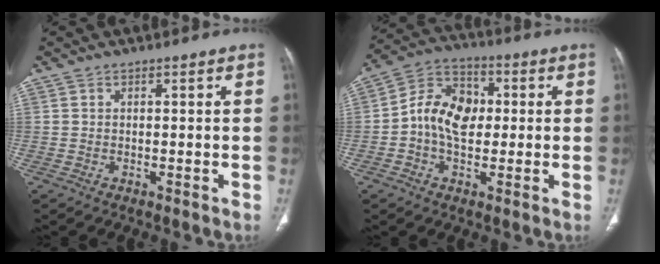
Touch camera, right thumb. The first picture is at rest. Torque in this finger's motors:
{"motor_torque": [0.13, 0.14, 0.01, -0.01, 0.06]}